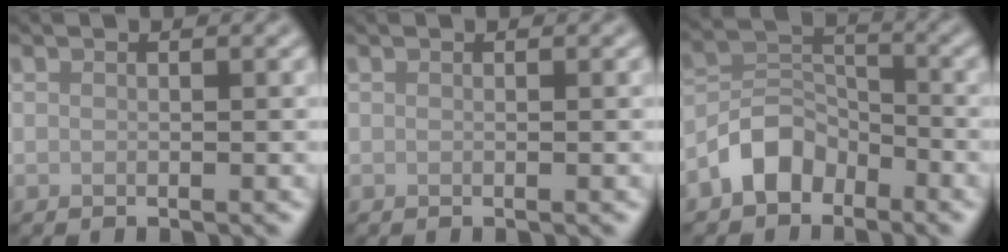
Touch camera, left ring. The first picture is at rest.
{"total": 0.0}
{"total": 4.3, "force": [-2.9, 2.7, 1.6], "torque": [-0.023, 0.008, -0.065]}